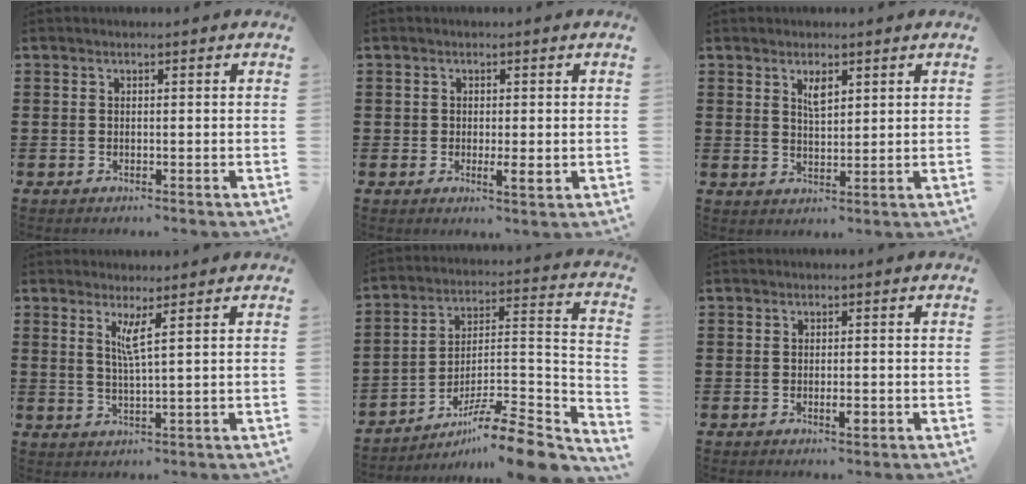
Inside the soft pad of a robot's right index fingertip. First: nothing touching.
{"total": 2.3, "force": [-0.4, 1.0, 2.0], "torque": [-0.038, -0.001, -0.006]}
{"total": 2.7, "force": [1.6, 1.1, 1.9], "torque": [-0.033, 0.000, 0.026]}
{"total": 3.2, "force": [1.6, -0.5, 2.8], "torque": [-0.059, -0.007, 0.026]}
{"total": 10.5, "force": [-8.5, 0.9, 6.1], "torque": [-0.092, 0.012, -0.168]}
{"total": 2.0, "force": [-0.7, 0.7, 1.8], "torque": [-0.032, -0.002, -0.011]}